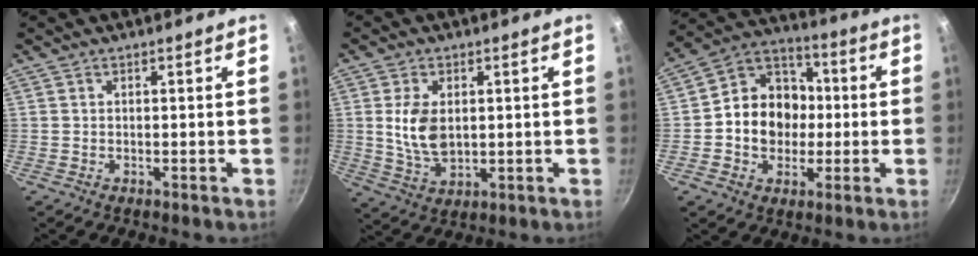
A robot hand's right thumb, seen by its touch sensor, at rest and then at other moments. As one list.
[{"total": 8.2, "force": [1.1, 5.1, 6.4], "torque": [-0.119, -0.014, 0.027]}, {"total": 14.4, "force": [-0.8, 12.2, 7.6], "torque": [-0.085, 0.030, -0.030]}]